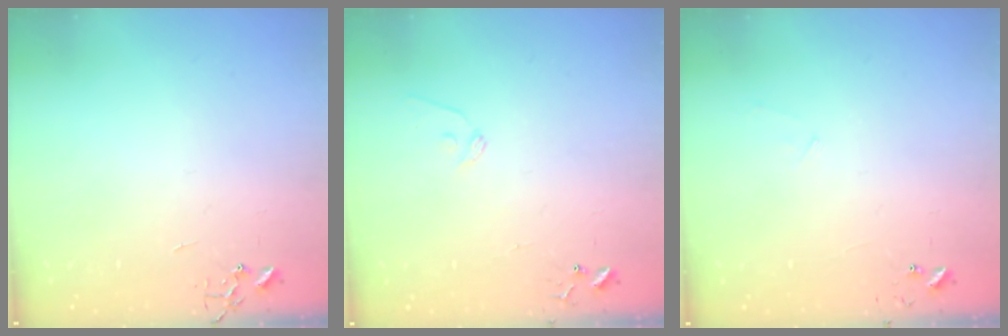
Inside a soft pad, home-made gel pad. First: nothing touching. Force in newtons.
{"total": 8.1, "press": 8.0, "slide": 0.8}
{"total": 5.4, "press": 5.4, "slide": 0.4}